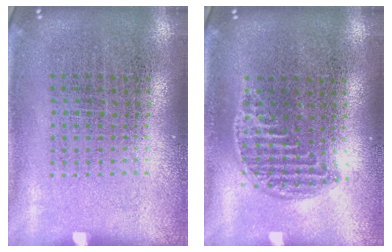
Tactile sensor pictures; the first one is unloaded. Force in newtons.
{"total": 1.2, "press": 1.0, "slide": 0.6}